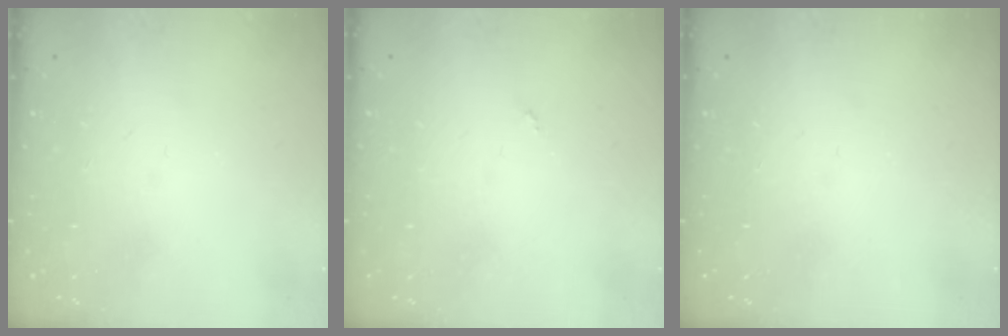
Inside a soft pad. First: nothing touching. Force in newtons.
{"total": 0.0}
{"total": 0.0}